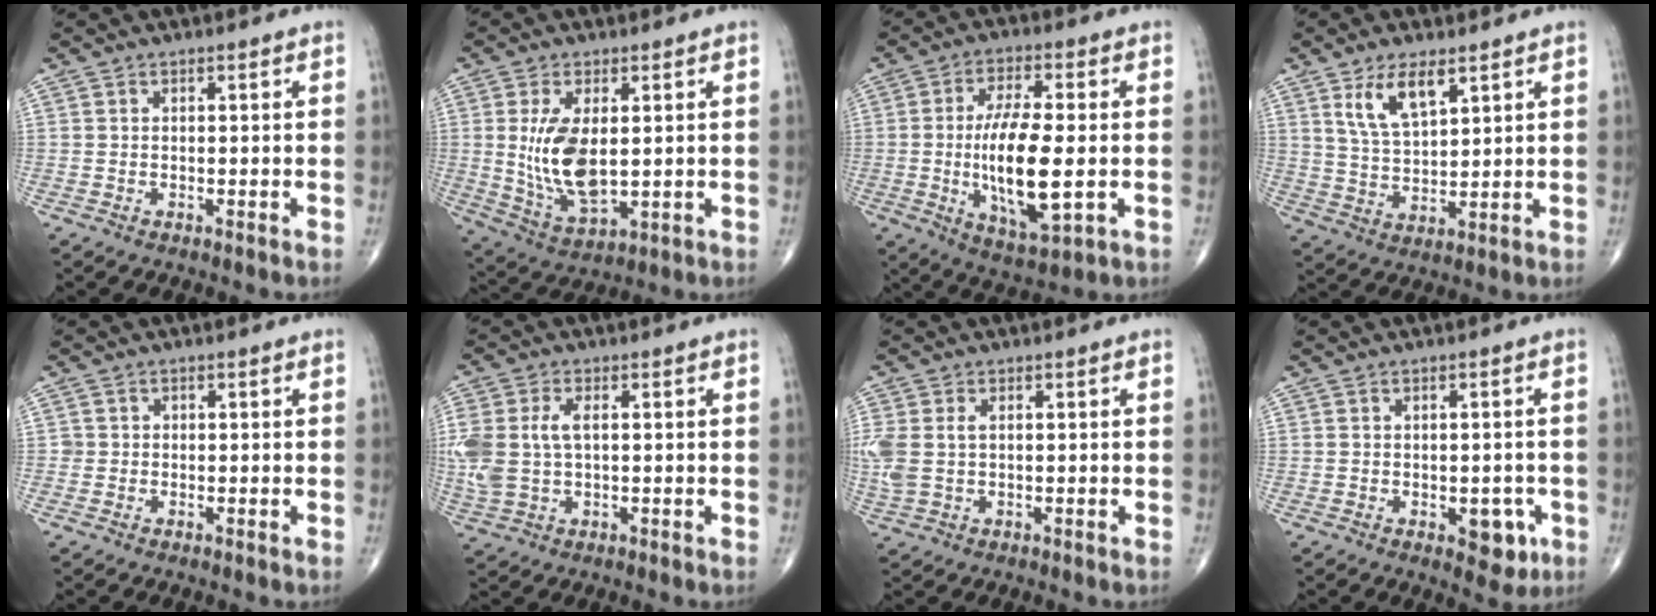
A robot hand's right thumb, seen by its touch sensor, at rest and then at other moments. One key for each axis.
{"total": 11.7, "fx": 1.1, "fy": 5.7, "fz": 10.2, "tx": -0.193, "ty": -0.021, "tz": 0.035}
{"total": 15.2, "fx": -1.5, "fy": 5.2, "fz": 14.2, "tx": -0.258, "ty": -0.008, "tz": -0.020}
{"total": 8.5, "fx": 4.7, "fy": 3.6, "fz": 6.2, "tx": -0.105, "ty": -0.026, "tz": 0.095}
{"total": 1.0, "fx": -0.1, "fy": 0.9, "fz": 0.0, "tx": 0.007, "ty": 0.005, "tz": -0.004}
{"total": 9.7, "fx": 0.9, "fy": 5.7, "fz": 7.8, "tx": -0.200, "ty": 0.008, "tz": 0.025}
{"total": 6.0, "fx": 0.5, "fy": 3.7, "fz": 4.7, "tx": -0.140, "ty": 0.013, "tz": 0.017}
{"total": 5.5, "fx": -1.9, "fy": 3.1, "fz": 4.1, "tx": -0.022, "ty": 0.001, "tz": -0.019}